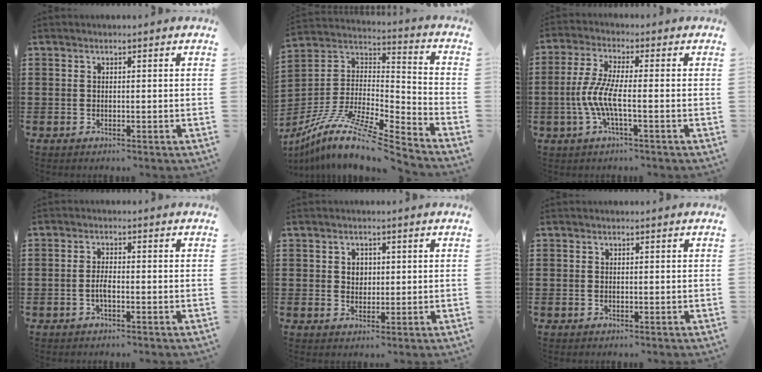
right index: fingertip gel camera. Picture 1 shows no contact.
{"total": 11.2, "force": [-8.6, 1.4, 6.9], "torque": [-0.143, 0.001, -0.173]}
{"total": 6.5, "force": [-1.9, 1.2, 6.1], "torque": [-0.150, -0.017, -0.046]}
{"total": 2.3, "force": [-0.9, 0.4, 2.1], "torque": [-0.054, -0.004, -0.021]}
{"total": 1.7, "force": [0.6, 1.4, 0.6], "torque": [-0.016, 0.009, 0.011]}
{"total": 0.0}